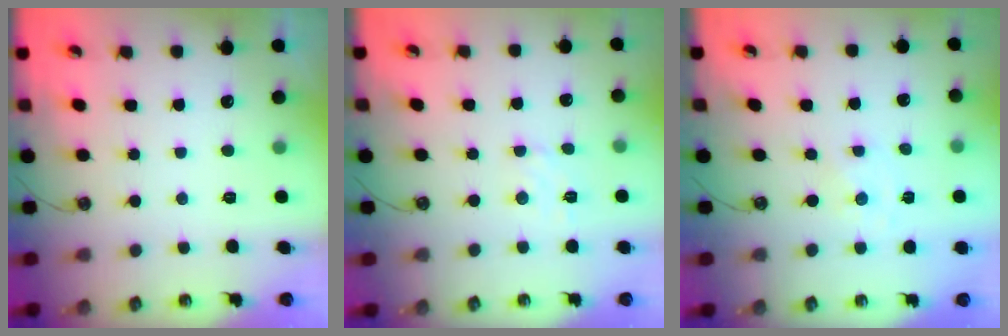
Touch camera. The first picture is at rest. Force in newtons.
{"total": 4.3, "press": 4.3, "slide": 0.6}
{"total": 0.0}